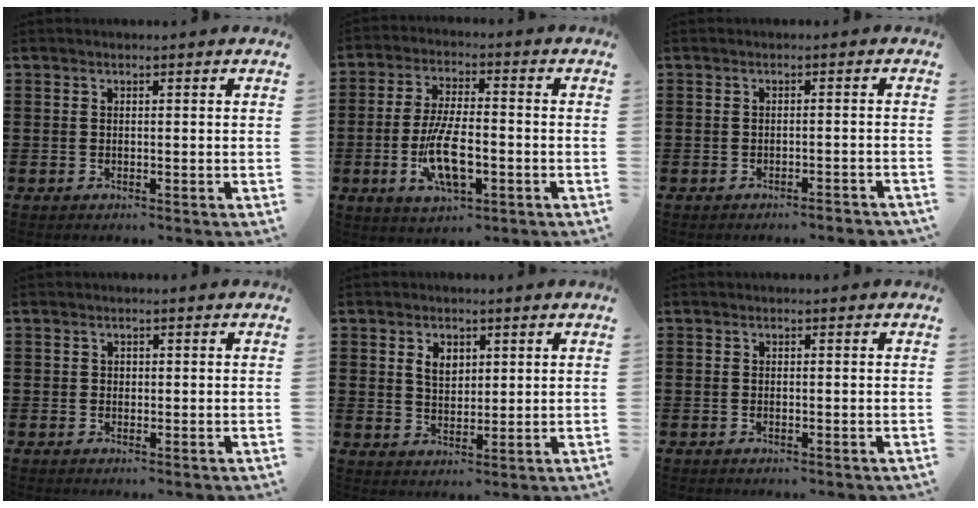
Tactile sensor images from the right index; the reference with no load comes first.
{"total": 9.5, "force": [-2.6, 3.8, 8.4], "torque": [-0.184, -0.013, -0.050]}
{"total": 1.4, "force": [-1.3, -0.1, 0.5], "torque": [-0.011, -0.001, -0.026]}
{"total": 0.6, "force": [0.2, 0.5, 0.2], "torque": [-0.005, 0.002, 0.004]}
{"total": 3.6, "force": [1.6, 2.3, 2.1], "torque": [-0.051, 0.009, 0.029]}
{"total": 0.0}